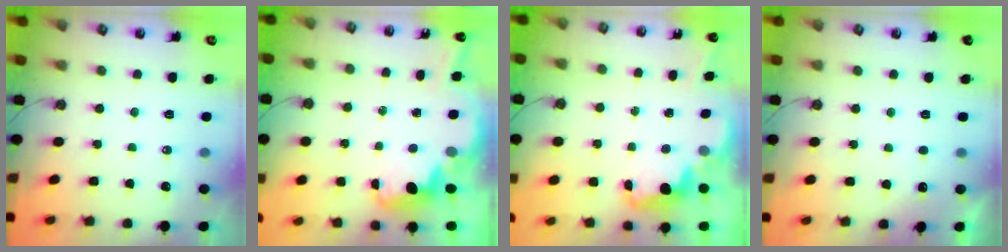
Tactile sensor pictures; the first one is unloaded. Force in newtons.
{"total": 3.7, "press": 3.6, "slide": 0.5}
{"total": 2.4, "press": 2.3, "slide": 0.7}
{"total": 2.6, "press": 2.4, "slide": 1.0}